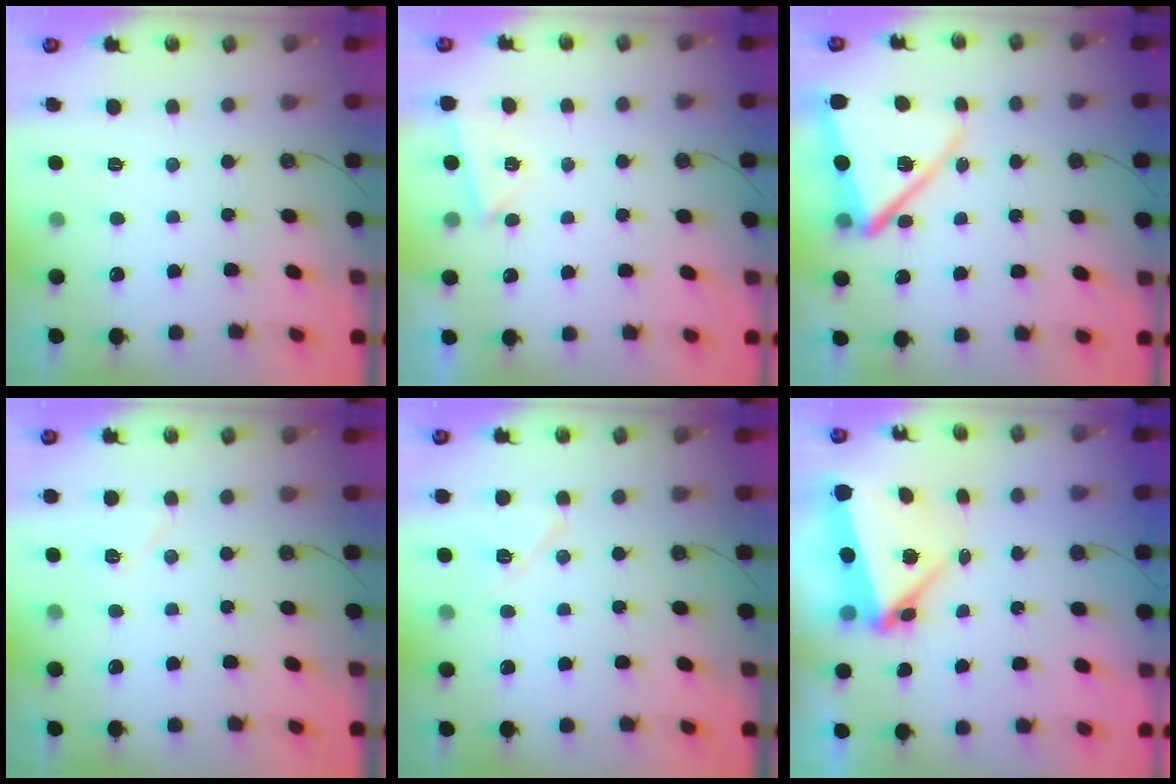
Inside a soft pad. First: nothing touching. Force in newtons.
{"total": 3.1, "press": 2.7, "slide": 1.6}
{"total": 14.4, "press": 14.4, "slide": 1.1}
{"total": 5.5, "press": 5.3, "slide": 1.5}
{"total": 7.5, "press": 7.4, "slide": 0.9}
{"total": 7.3, "press": 7.2, "slide": 0.7}